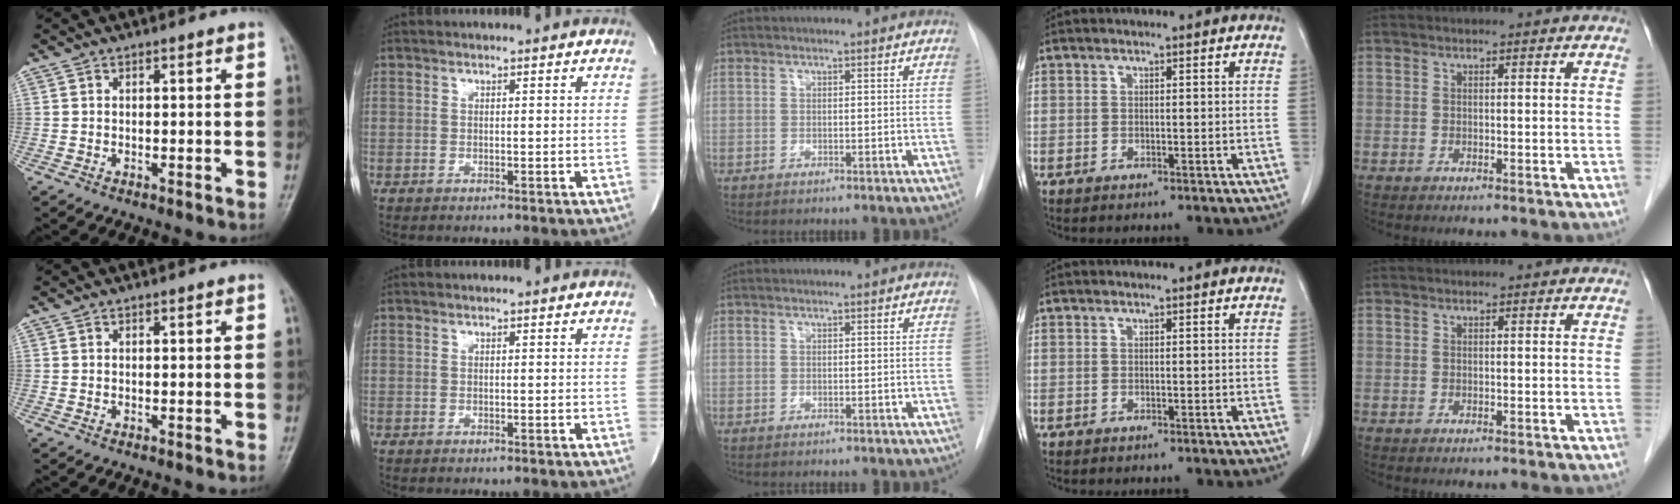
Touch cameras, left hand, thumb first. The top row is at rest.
{}